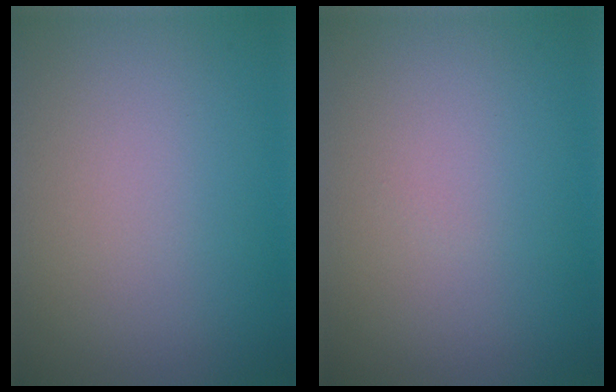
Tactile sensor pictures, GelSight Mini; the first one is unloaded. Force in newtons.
{"total": 0.0}